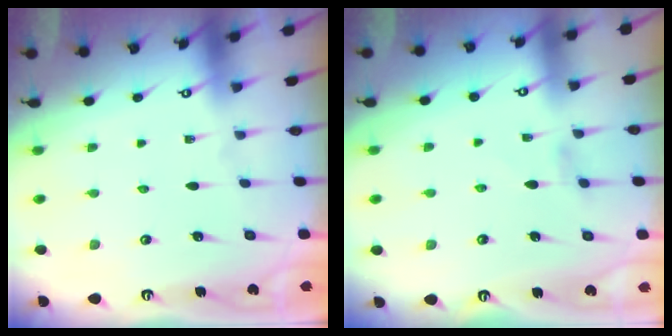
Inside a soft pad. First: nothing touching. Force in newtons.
{"total": 1.8, "press": 1.8, "slide": 0.3}